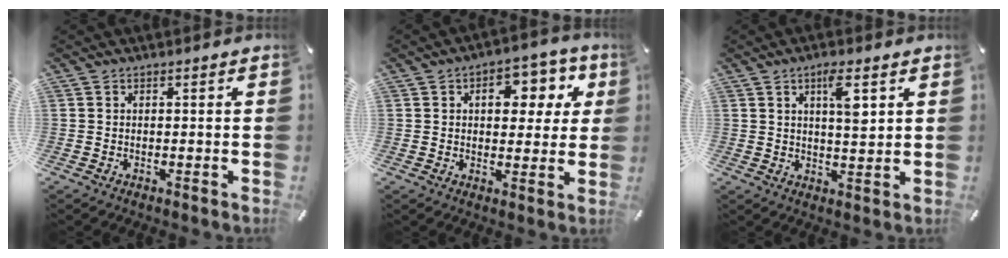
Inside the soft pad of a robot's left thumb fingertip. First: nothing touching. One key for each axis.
{"total": 10.2, "fx": 2.9, "fy": 6.7, "fz": 7.2, "tx": -0.079, "ty": -0.005, "tz": 0.039}
{"total": 6.4, "fx": 2.9, "fy": 1.7, "fz": 5.5, "tx": -0.082, "ty": -0.011, "tz": 0.041}